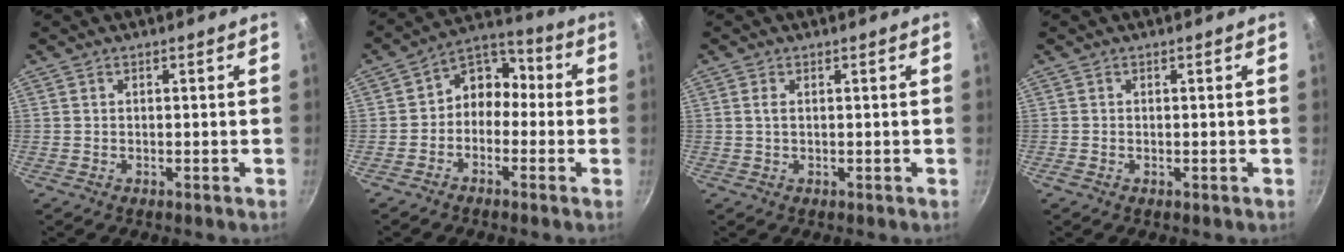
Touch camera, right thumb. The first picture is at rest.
{"total": 8.4, "force": [-1.2, 6.8, 4.7], "torque": [-0.032, 0.047, -0.043]}
{"total": 1.3, "force": [0.3, 0.7, 1.1], "torque": [-0.021, 0.001, 0.003]}
{"total": 0.0}